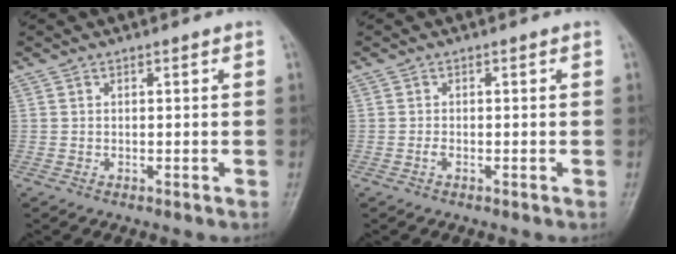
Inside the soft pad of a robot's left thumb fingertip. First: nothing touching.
{"total": 0.8, "force": [-0.3, 0.4, 0.6], "torque": [-0.011, -0.001, -0.009]}